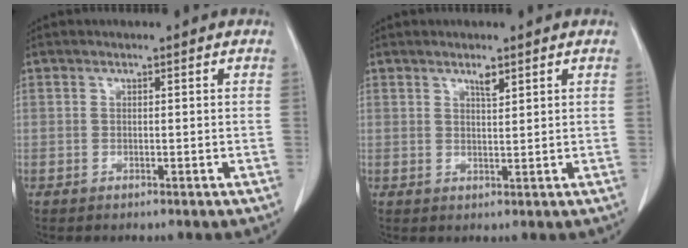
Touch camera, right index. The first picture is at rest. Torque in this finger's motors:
{"motor_torque": [0.03, 0.05, 0.02, 0.00]}